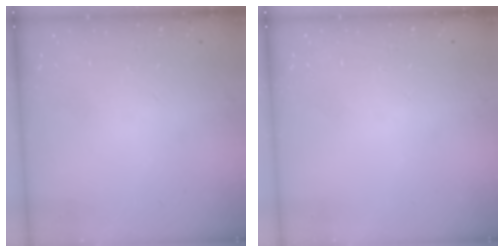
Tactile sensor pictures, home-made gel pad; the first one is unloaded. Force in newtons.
{"total": 0.0}